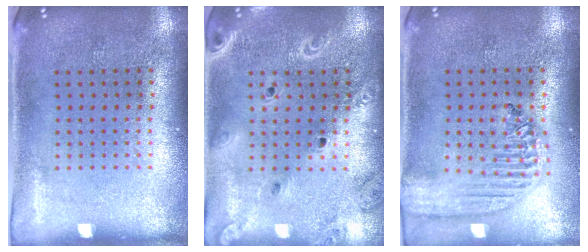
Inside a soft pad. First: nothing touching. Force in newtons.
{"total": 2.1, "press": 1.9, "slide": 0.9}
{"total": 2.2, "press": 1.9, "slide": 1.1}